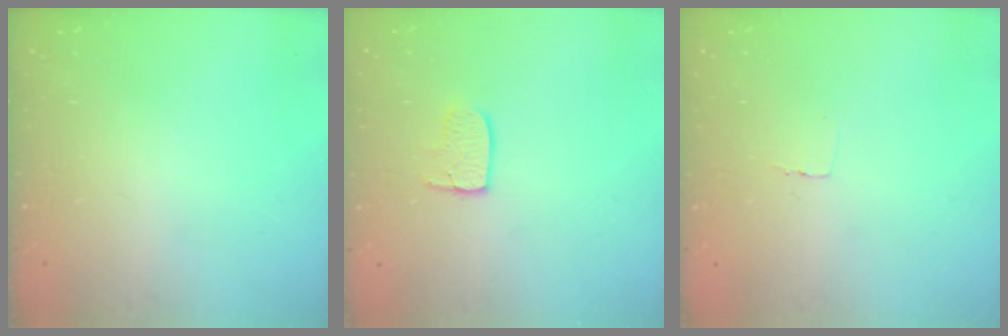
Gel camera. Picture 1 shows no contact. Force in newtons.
{"total": 5.9, "press": 5.9, "slide": 0.4}
{"total": 2.3, "press": 2.3, "slide": 0.1}